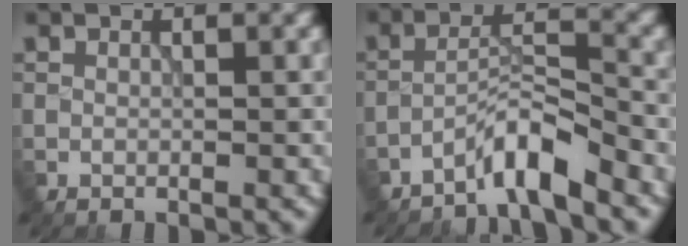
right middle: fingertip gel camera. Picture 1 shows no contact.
{"total": 3.9, "force": [-3.2, 0.3, 2.2], "torque": [-0.037, 0.014, -0.067]}